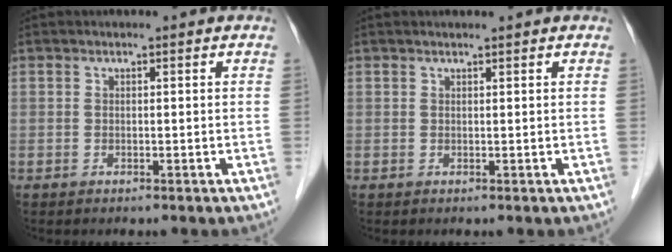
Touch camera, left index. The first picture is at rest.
{"total": 0.7, "force": [0.6, -0.1, 0.3], "torque": [-0.006, 0.004, 0.013]}